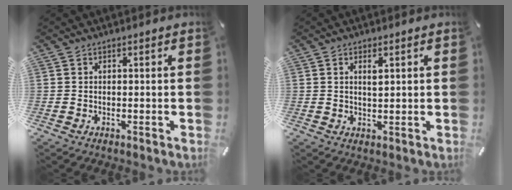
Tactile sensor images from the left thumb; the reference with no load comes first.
{"total": 2.5, "force": [0.9, 1.0, 2.1], "torque": [-0.038, -0.001, 0.013]}